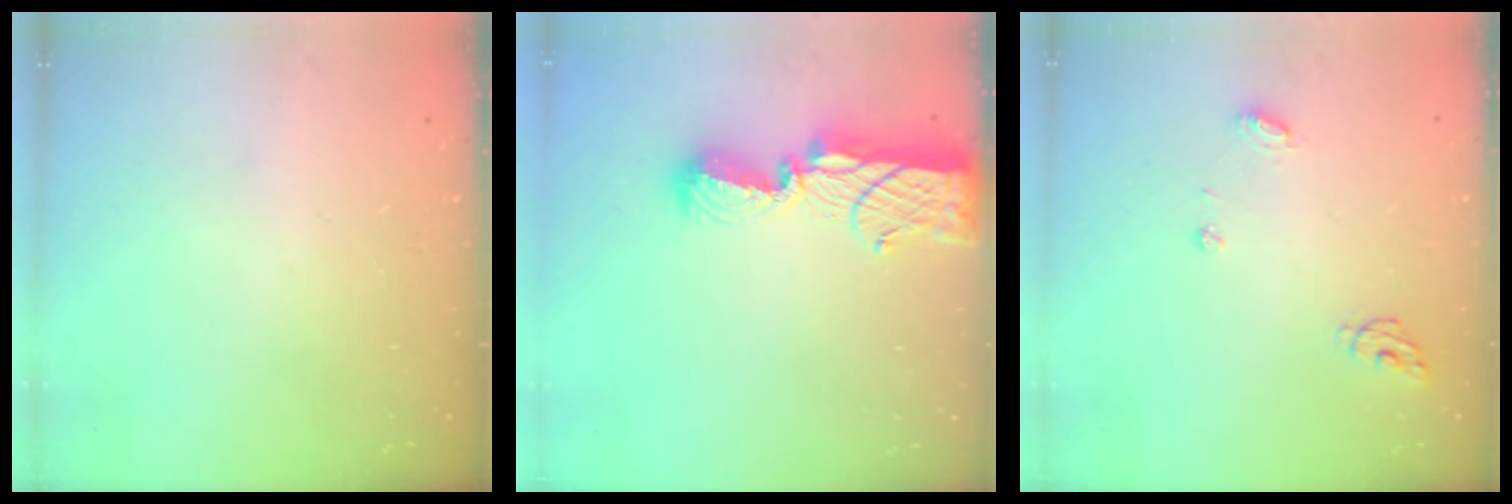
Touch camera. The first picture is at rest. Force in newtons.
{"total": 14.4, "press": 14.3, "slide": 1.7}
{"total": 6.0, "press": 6.0, "slide": 0.7}